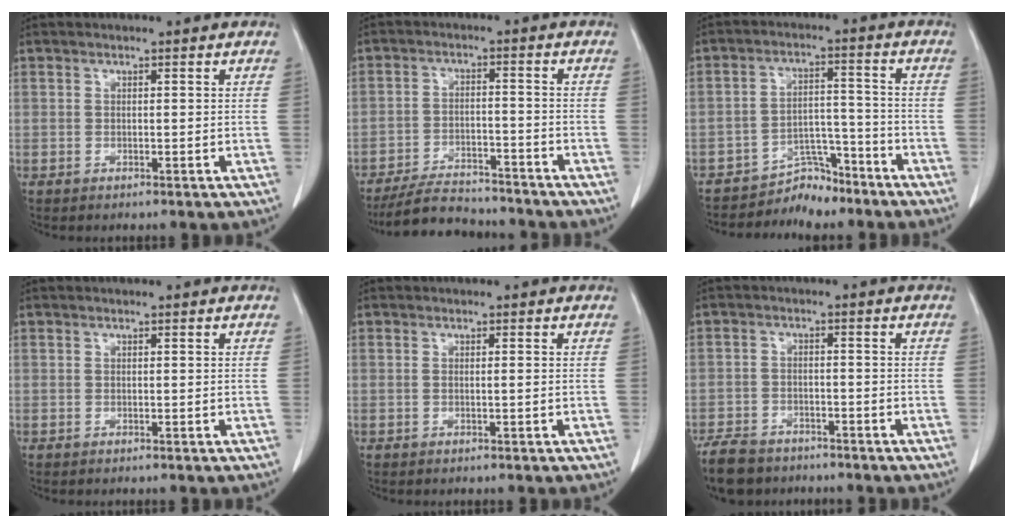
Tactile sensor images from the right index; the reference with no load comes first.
{"total": 9.9, "force": [-9.3, 2.2, 2.6], "torque": [-0.040, 0.000, -0.151]}
{"total": 5.9, "force": [-5.4, 2.2, 0.2], "torque": [0.002, 0.028, -0.088]}
{"total": 0.0}
{"total": 0.5, "force": [-0.1, 0.0, 0.5], "torque": [-0.013, 0.000, 0.000]}
{"total": 7.7, "force": [-6.3, 3.7, 2.5], "torque": [-0.048, -0.008, -0.105]}